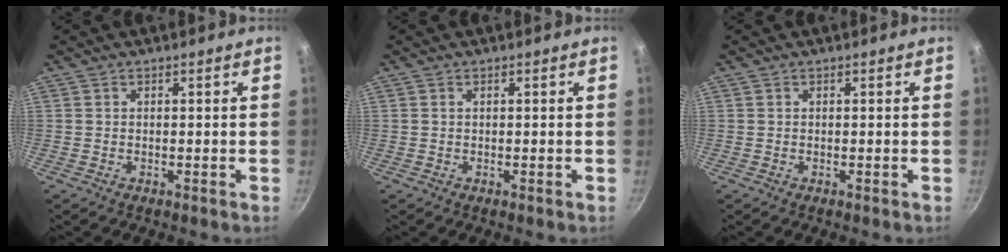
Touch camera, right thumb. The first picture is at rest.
{"total": 0.0}
{"total": 0.0}